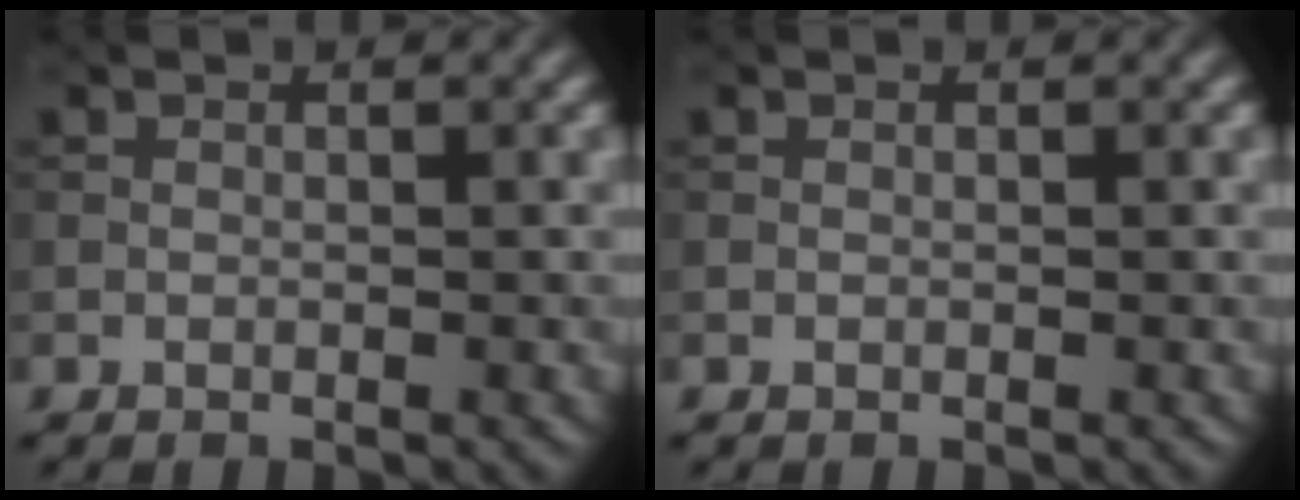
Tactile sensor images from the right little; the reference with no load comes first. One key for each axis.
{"total": 0.0}